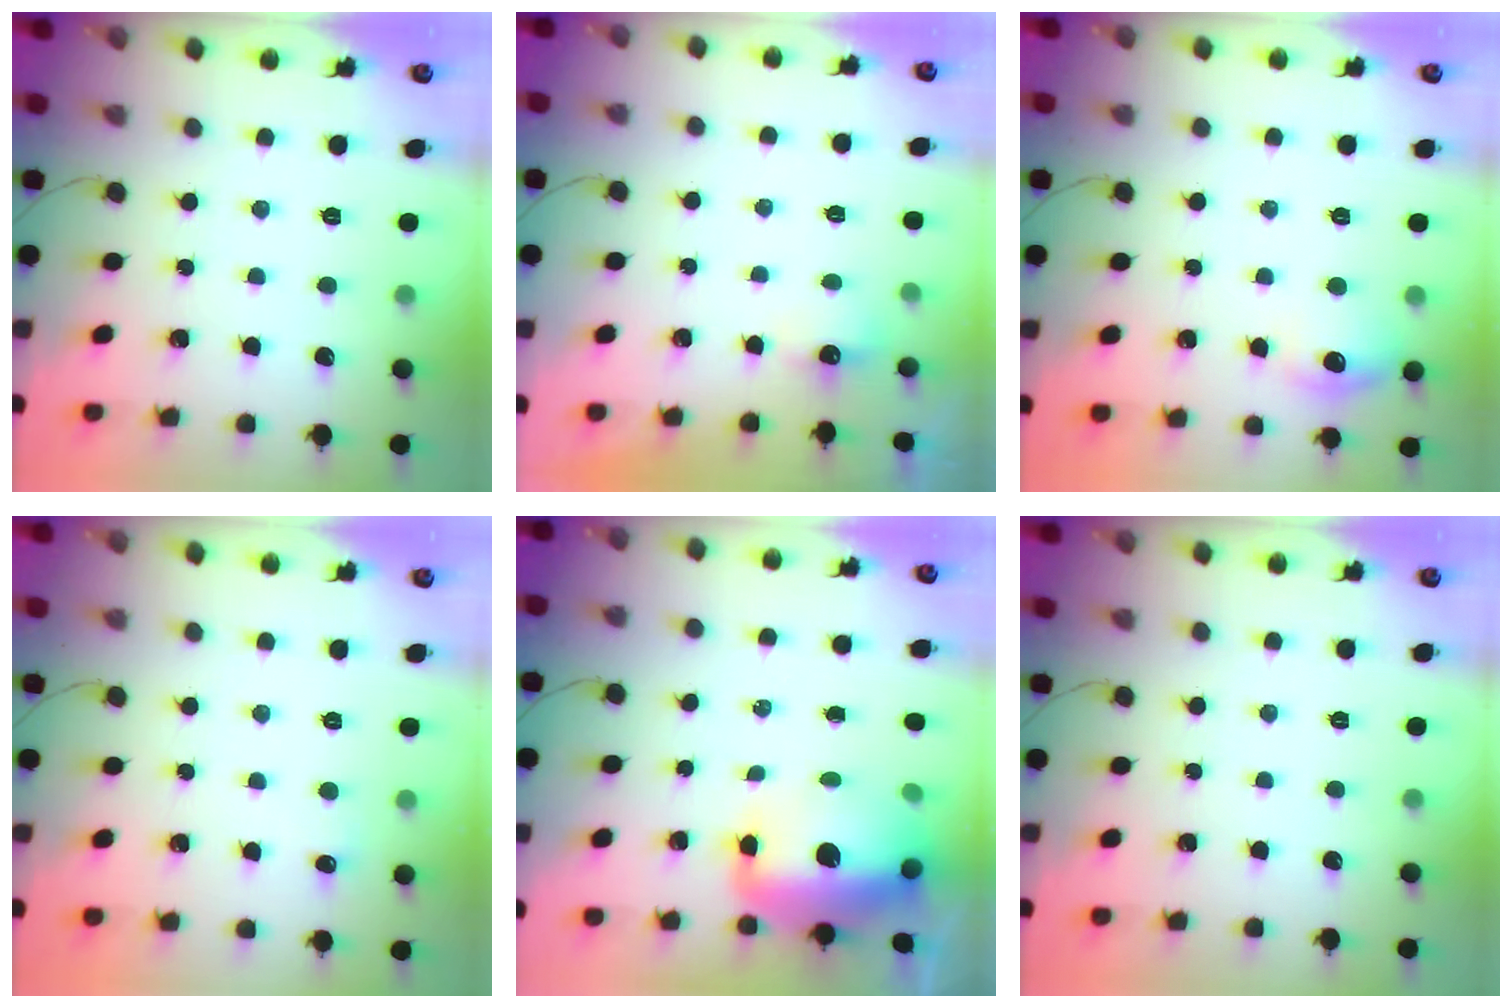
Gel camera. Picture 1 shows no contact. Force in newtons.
{"total": 2.3, "press": 2.2, "slide": 0.7}
{"total": 8.8, "press": 8.8, "slide": 0.7}
{"total": 3.6, "press": 3.4, "slide": 1.0}
{"total": 16.0, "press": 15.5, "slide": 3.9}
{"total": 0.0}